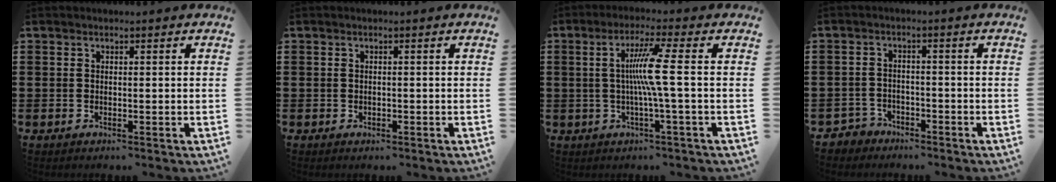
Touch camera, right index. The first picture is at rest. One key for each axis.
{"total": 0.0}
{"total": 7.1, "fx": 0.0, "fy": -0.9, "fz": 7.1, "tx": -0.140, "ty": -0.006, "tz": -0.012}
{"total": 2.5, "fx": -2.2, "fy": 1.0, "fz": -0.1, "tx": -0.007, "ty": 0.003, "tz": -0.050}